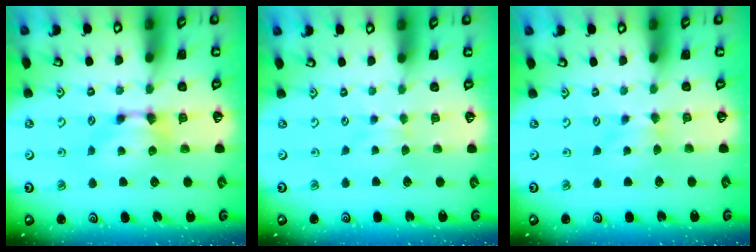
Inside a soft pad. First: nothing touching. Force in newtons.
{"total": 2.7, "press": 2.7, "slide": 0.4}
{"total": 2.3, "press": 2.2, "slide": 0.6}